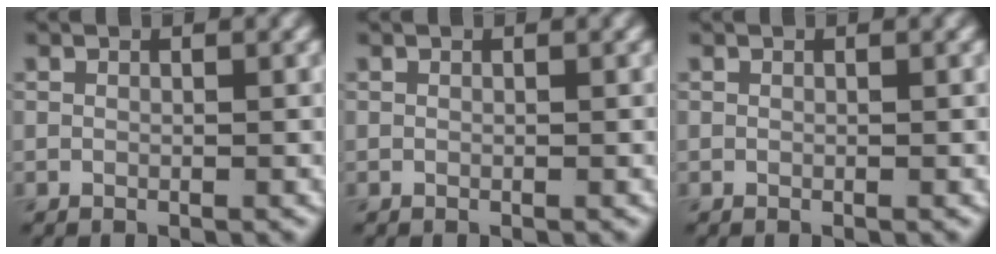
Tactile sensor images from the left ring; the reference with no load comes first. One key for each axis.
{"total": 0.0}
{"total": 0.0}